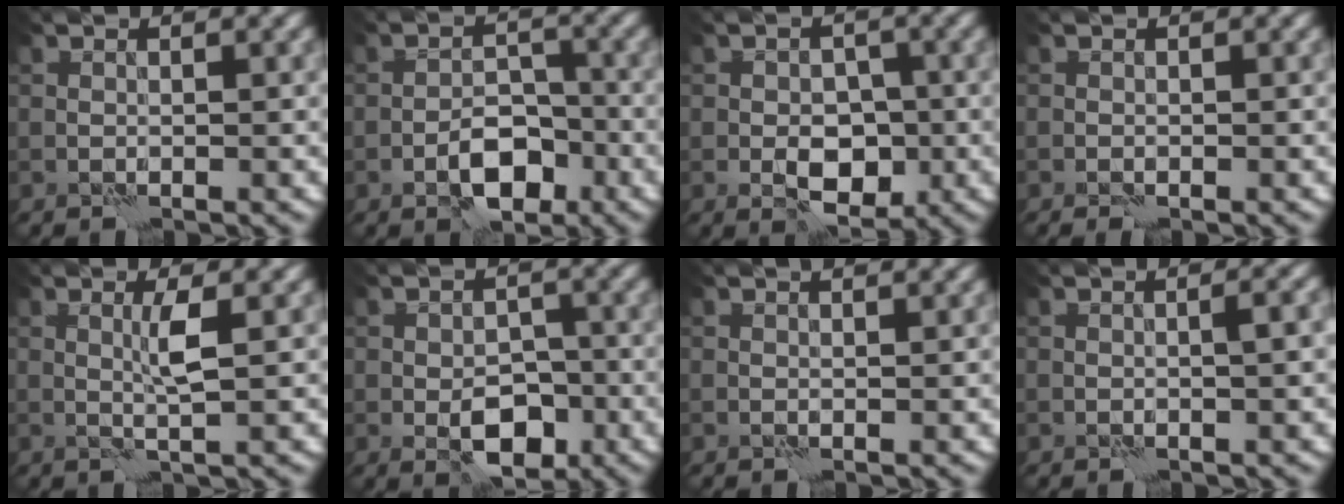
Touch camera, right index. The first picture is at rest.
{"total": 4.4, "force": [-2.4, 2.2, 3.0], "torque": [-0.041, 0.008, -0.040]}
{"total": 4.6, "force": [-1.6, 2.9, 3.2], "torque": [-0.036, 0.000, -0.029]}
{"total": 0.8, "force": [-0.5, 0.2, 0.5], "torque": [-0.012, -0.001, -0.010]}
{"total": 1.9, "force": [0.4, -0.3, 1.8], "torque": [-0.041, 0.003, 0.006]}
{"total": 4.6, "force": [-1.8, 2.7, 3.2], "torque": [-0.042, -0.004, -0.028]}
{"total": 0.9, "force": [0.5, 0.2, 0.6], "torque": [-0.011, 0.000, 0.005]}
{"total": 1.3, "force": [-0.3, -0.1, 1.2], "torque": [-0.021, 0.004, -0.007]}